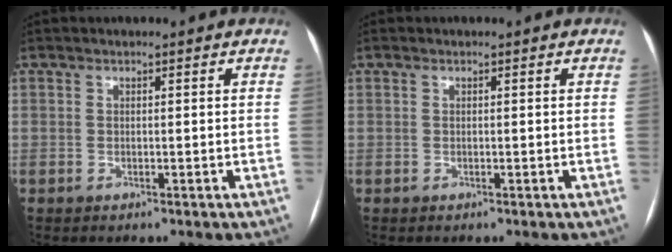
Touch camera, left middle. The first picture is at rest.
{"total": 0.0}